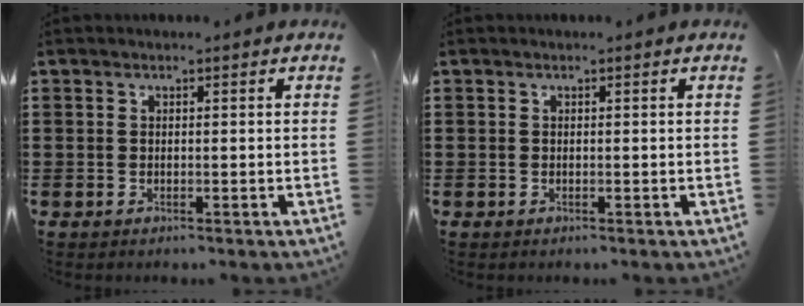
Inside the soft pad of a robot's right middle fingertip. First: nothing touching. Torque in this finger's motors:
{"motor_torque": [-0.13, -0.15, 0.05, 0.01]}